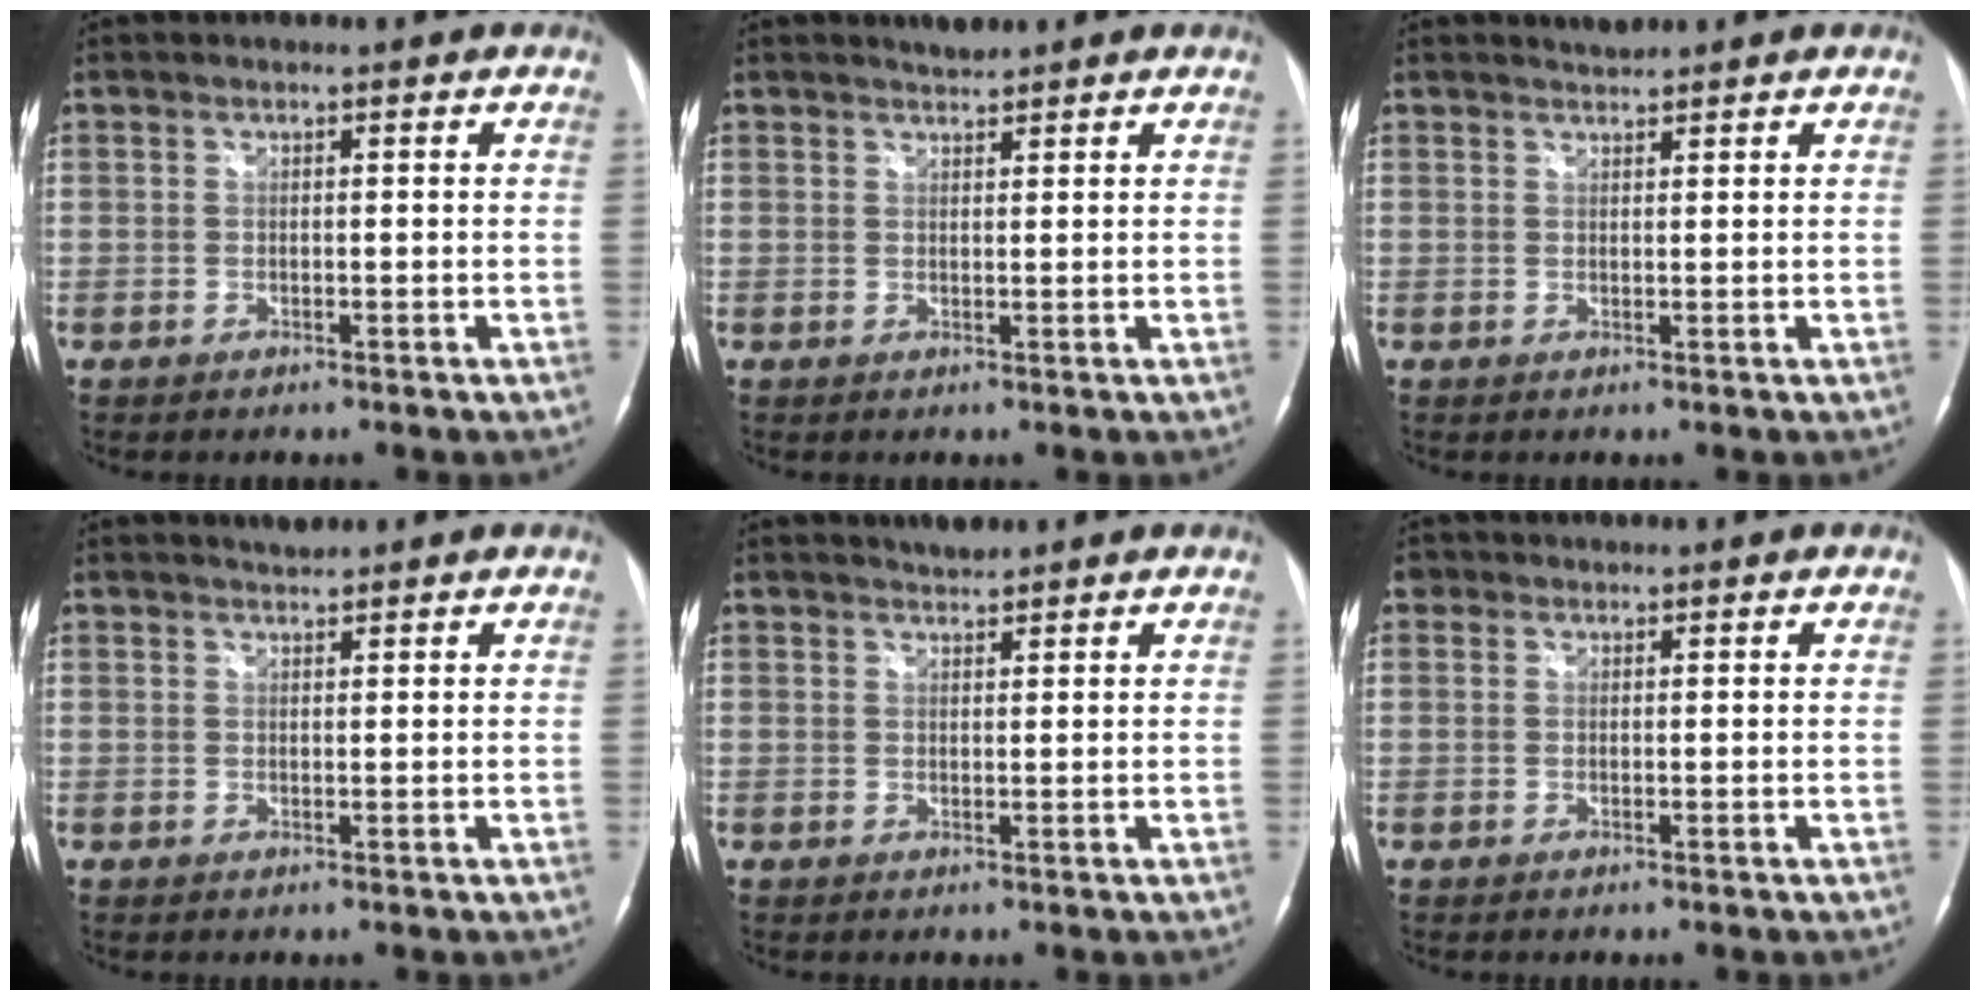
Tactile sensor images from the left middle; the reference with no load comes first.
{"total": 1.7, "force": [1.7, 0.1, 0.3], "torque": [-0.014, 0.002, 0.033]}
{"total": 1.3, "force": [1.3, -0.2, 0.0], "torque": [-0.009, 0.001, 0.028]}
{"total": 1.4, "force": [1.3, 0.0, 0.2], "torque": [-0.013, 0.003, 0.027]}
{"total": 2.0, "force": [1.9, 0.3, 0.5], "torque": [-0.016, 0.004, 0.035]}
{"total": 0.9, "force": [0.5, 0.7, 0.1], "torque": [0.002, 0.002, 0.006]}